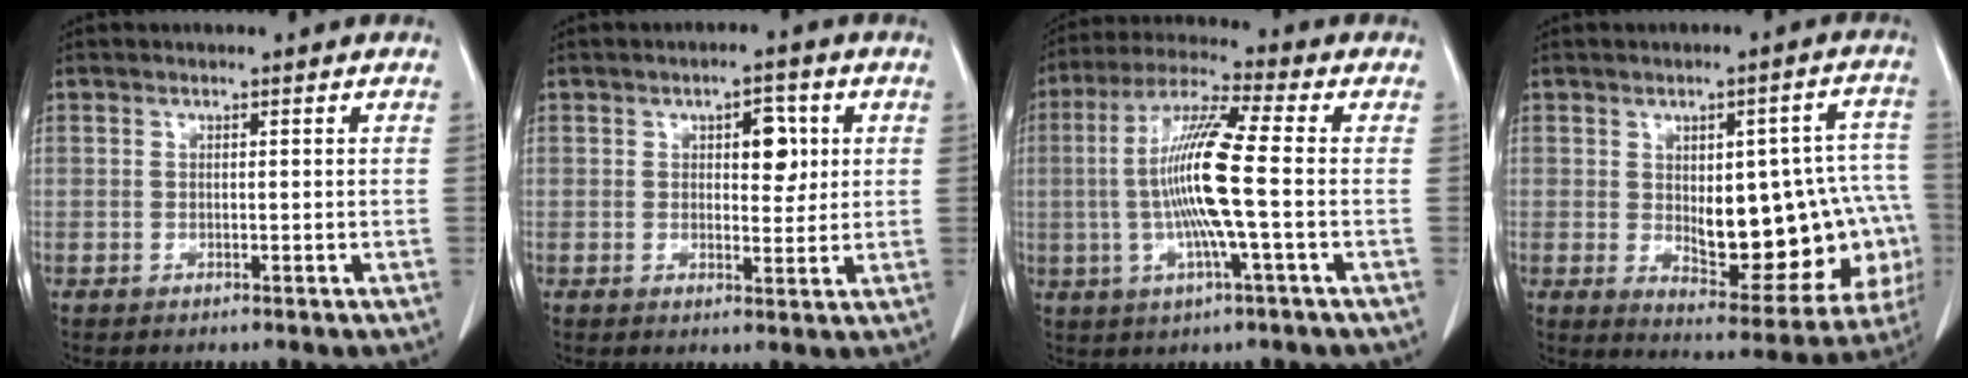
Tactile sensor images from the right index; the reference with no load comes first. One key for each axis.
{"total": 4.9, "fx": 1.5, "fy": 2.4, "fz": 4.0, "tx": -0.051, "ty": 0.009, "tz": 0.025}
{"total": 12.8, "fx": -0.9, "fy": 0.0, "fz": 12.7, "tx": -0.253, "ty": 0.003, "tz": -0.023}
{"total": 19.8, "fx": -1.8, "fy": 8.0, "fz": 18.0, "tx": -0.179, "ty": 0.030, "tz": 0.010}